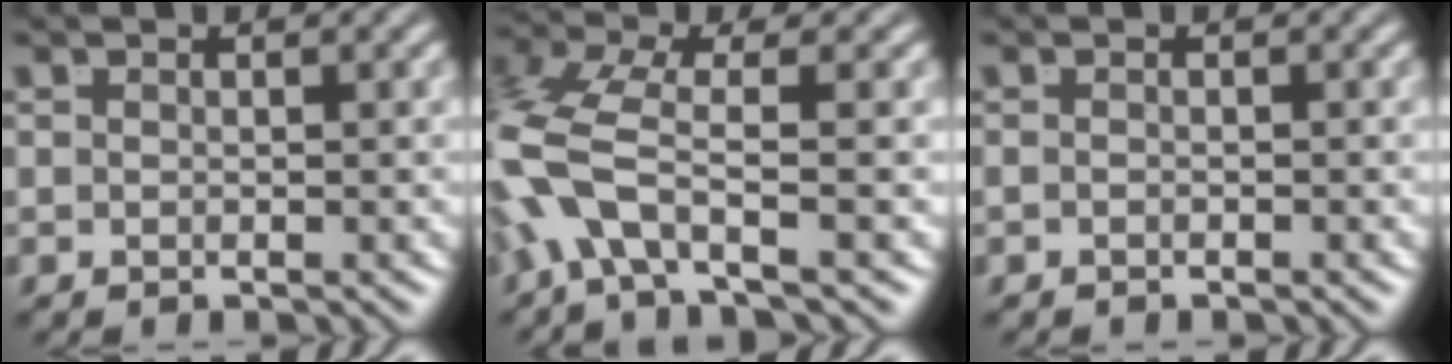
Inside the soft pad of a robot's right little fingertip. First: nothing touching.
{"total": 4.5, "force": [-1.2, 2.3, 3.7], "torque": [-0.117, -0.026, -0.012]}
{"total": 0.8, "force": [-0.6, -0.4, 0.0], "torque": [0.000, -0.005, -0.010]}